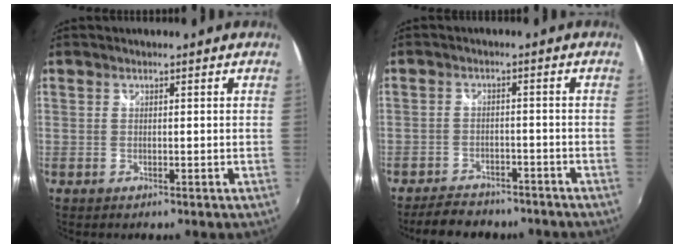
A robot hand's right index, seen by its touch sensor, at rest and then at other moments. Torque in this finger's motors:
{"motor_torque": [-0.40, -0.50, -0.09, -0.05]}